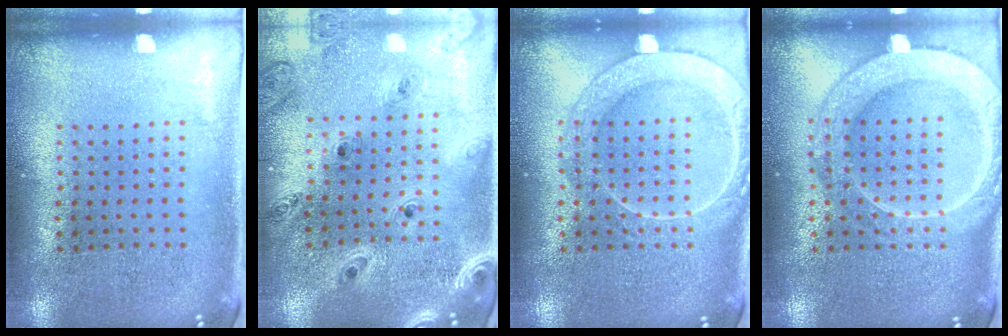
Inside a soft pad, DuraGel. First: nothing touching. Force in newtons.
{"total": 1.4, "press": 1.3, "slide": 0.2}
{"total": 3.1, "press": 3.1, "slide": 0.4}
{"total": 4.2, "press": 4.2, "slide": 0.5}